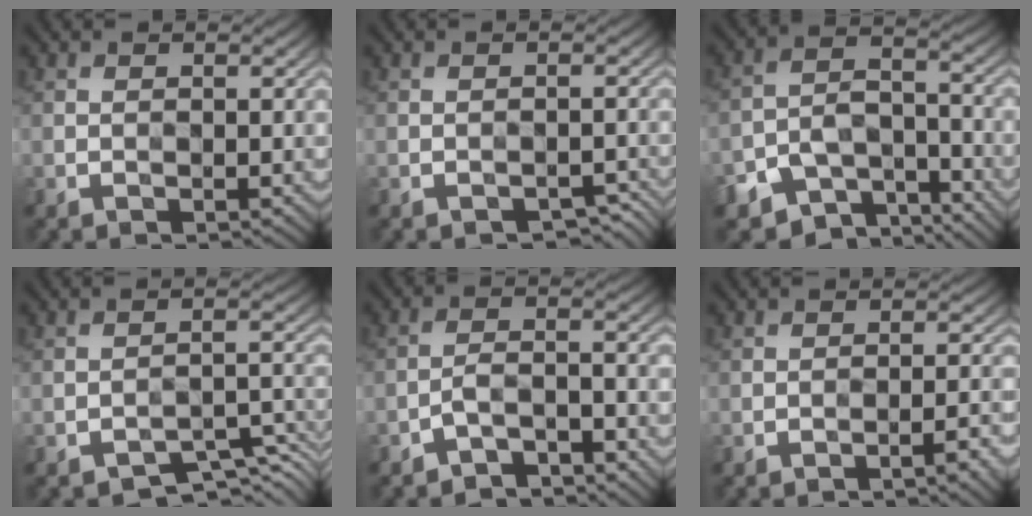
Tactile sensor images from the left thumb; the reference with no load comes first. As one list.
[{"total": 2.0, "force": [-1.6, 0.8, 0.8], "torque": [-0.008, -0.001, -0.016]}, {"total": 9.2, "force": [-7.0, 4.6, 3.9], "torque": [-0.066, -0.012, -0.119]}, {"total": 4.0, "force": [-3.6, 1.0, 1.6], "torque": [-0.018, 0.005, -0.053]}, {"total": 4.2, "force": [-3.4, 1.1, 2.3], "torque": [-0.043, 0.006, -0.070]}, {"total": 2.5, "force": [-1.8, 0.3, 1.8], "torque": [-0.023, 0.013, -0.031]}]